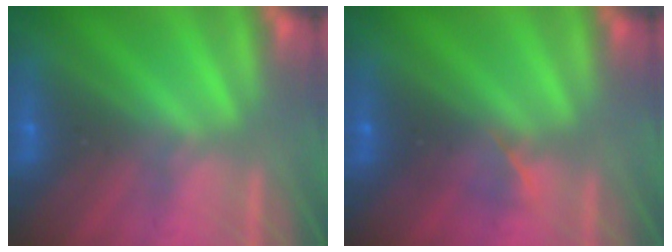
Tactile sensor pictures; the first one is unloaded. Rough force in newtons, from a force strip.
{"total": 2.2}